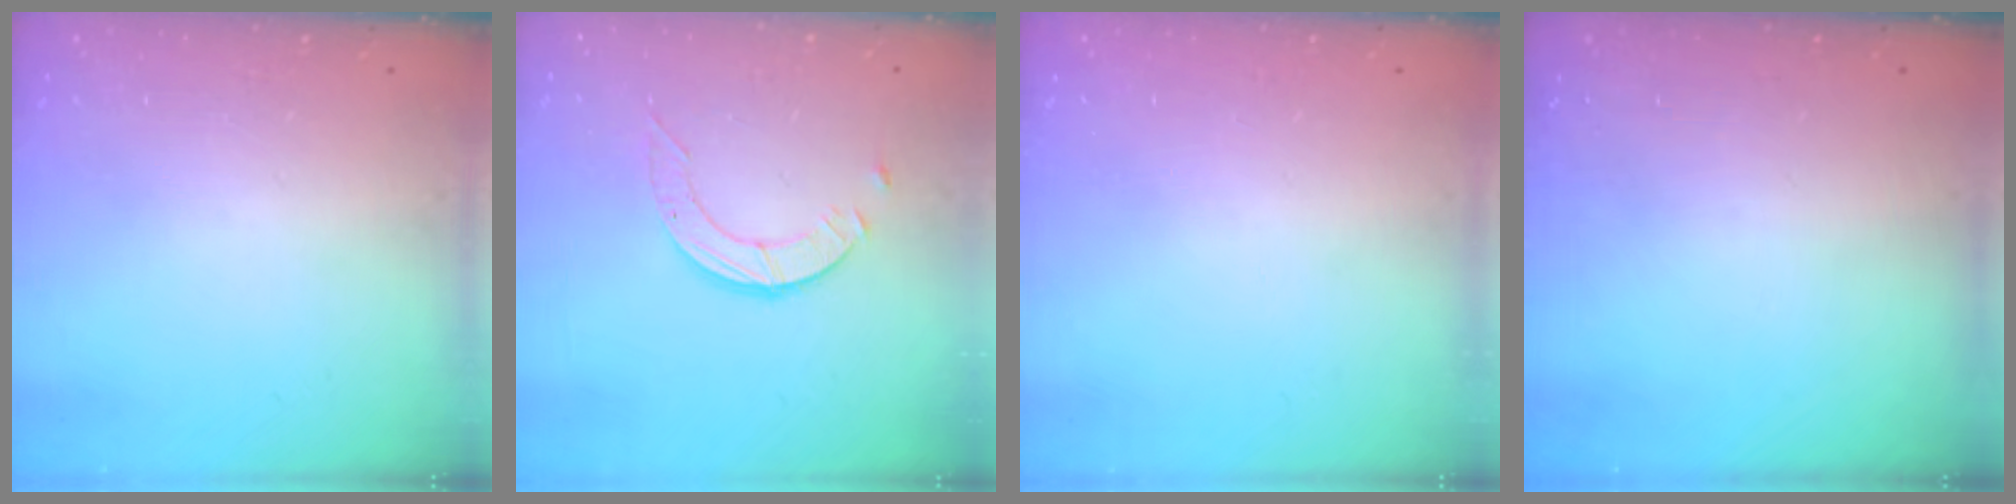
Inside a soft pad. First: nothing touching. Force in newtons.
{"total": 4.0, "press": 4.0, "slide": 0.2}
{"total": 0.0}
{"total": 0.0}